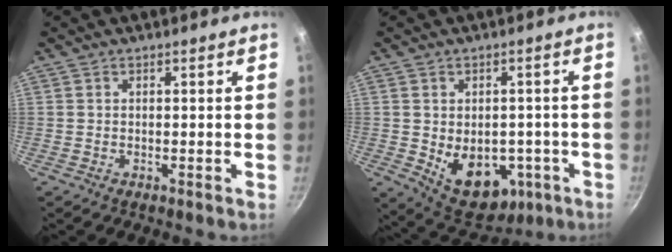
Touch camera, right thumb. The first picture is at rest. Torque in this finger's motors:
{"motor_torque": [-0.29, 0.79, 0.05, 0.03, 0.10]}